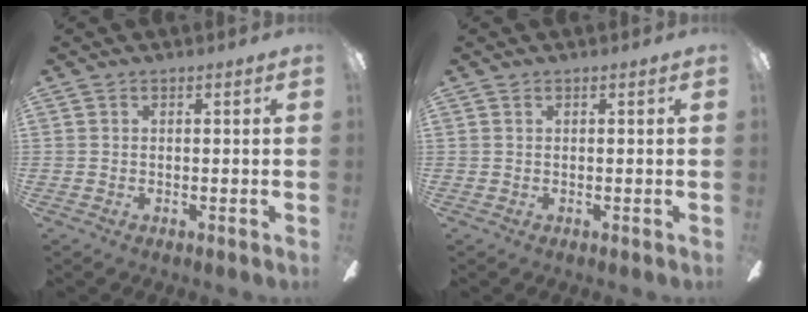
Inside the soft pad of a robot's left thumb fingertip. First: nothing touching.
{"total": 0.0}